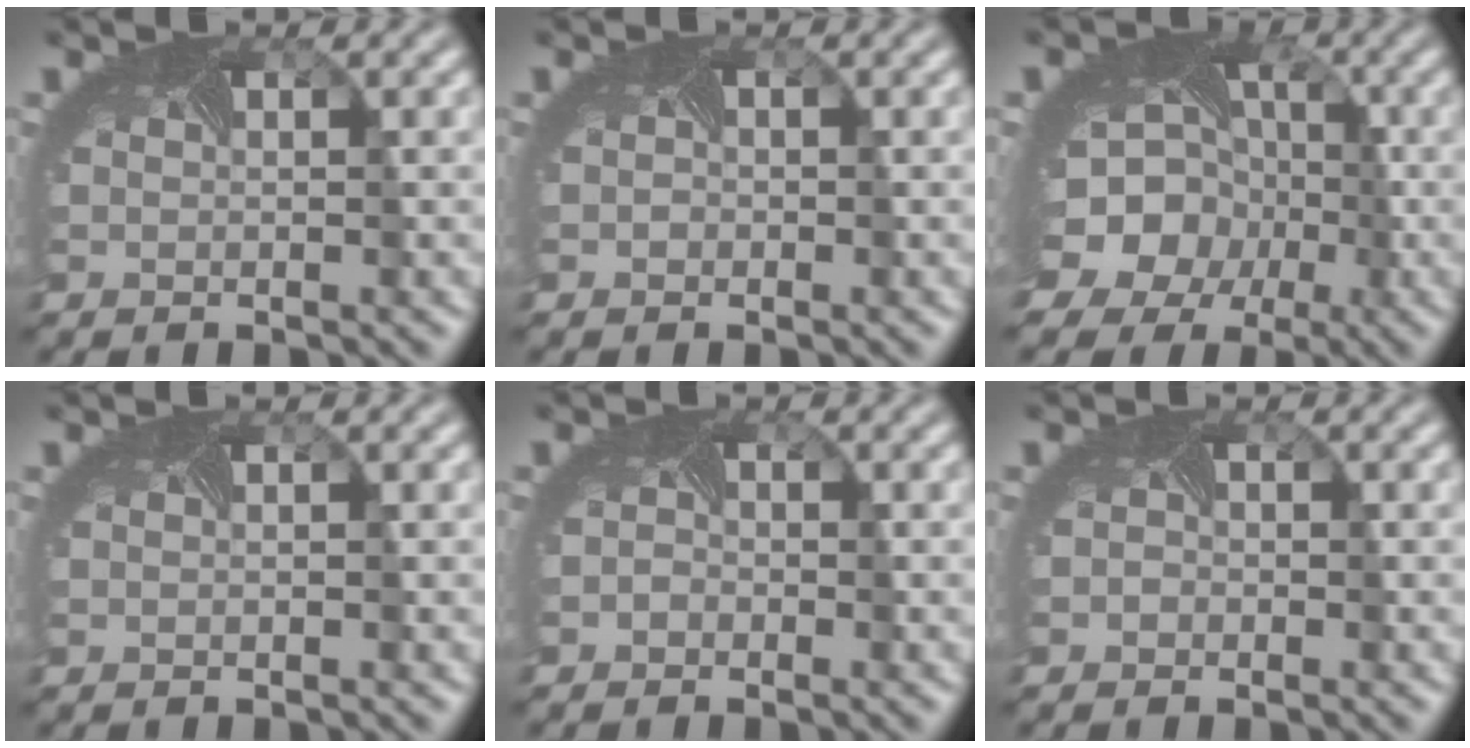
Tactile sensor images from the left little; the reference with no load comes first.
{"total": 0.6, "force": [-0.2, 0.5, 0.1], "torque": [0.001, -0.002, -0.006]}
{"total": 13.7, "force": [-4.1, 11.6, 6.2], "torque": [-0.120, -0.022, -0.081]}
{"total": 0.0}
{"total": 1.2, "force": [-0.6, 1.0, 0.4], "torque": [0.008, -0.001, -0.009]}
{"total": 1.2, "force": [-0.3, 1.0, 0.4], "torque": [0.004, 0.001, -0.009]}